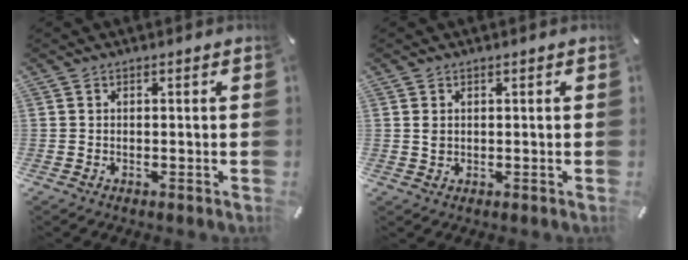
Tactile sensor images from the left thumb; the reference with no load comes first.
{"total": 1.5, "force": [0.3, 1.3, 0.8], "torque": [-0.009, 0.002, 0.003]}